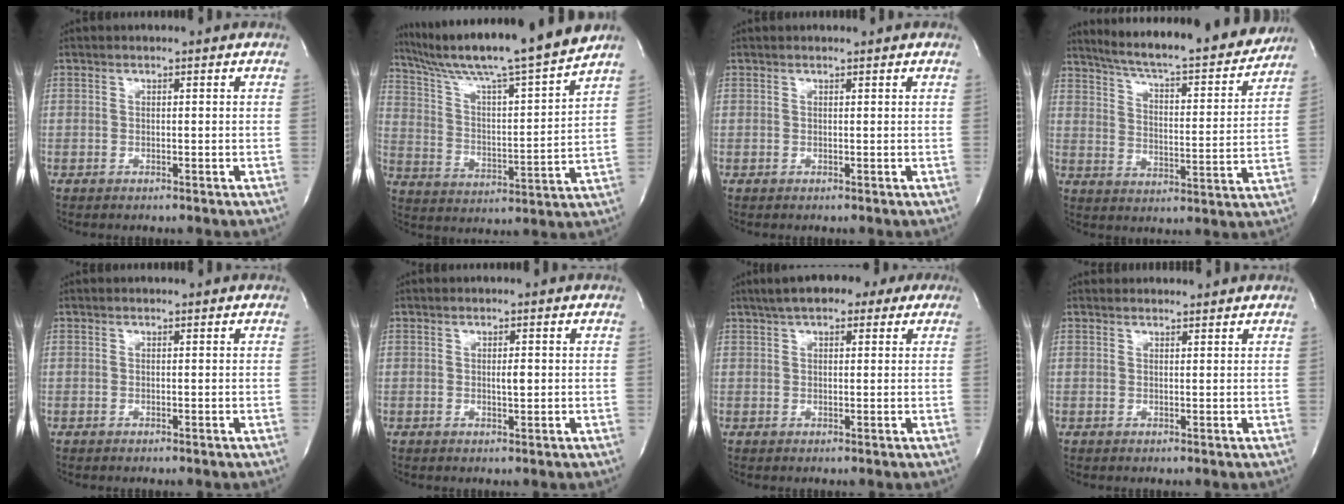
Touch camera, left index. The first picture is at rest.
{"total": 19.2, "force": [16.8, -1.5, 9.0], "torque": [-0.164, -0.026, 0.269]}
{"total": 0.6, "force": [0.5, -0.1, 0.2], "torque": [-0.007, -0.002, 0.008]}
{"total": 22.2, "force": [20.1, 2.1, 9.2], "torque": [-0.150, -0.040, 0.275]}
{"total": 0.0}
{"total": 1.4, "force": [-0.1, 0.3, 1.4], "torque": [-0.028, -0.007, 0.001]}
{"total": 10.0, "force": [6.8, 3.8, 6.2], "torque": [-0.091, 0.033, 0.096]}
{"total": 2.5, "force": [2.4, 0.3, 0.1], "torque": [-0.012, 0.008, 0.034]}